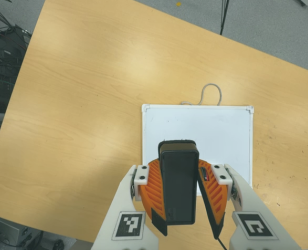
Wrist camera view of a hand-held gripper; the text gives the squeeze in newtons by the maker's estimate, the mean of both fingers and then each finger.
{"total": 9.2, "left": 9.2, "right": 9.2}